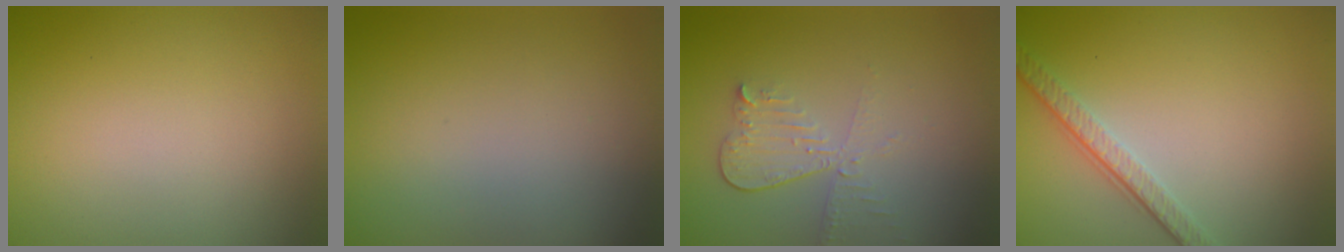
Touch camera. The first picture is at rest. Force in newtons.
{"total": 0.0}
{"total": 3.0, "press": 2.6, "slide": 1.5}
{"total": 3.6, "press": 2.5, "slide": 2.6}